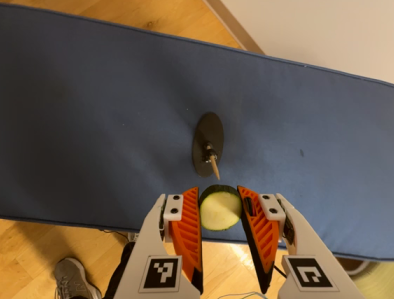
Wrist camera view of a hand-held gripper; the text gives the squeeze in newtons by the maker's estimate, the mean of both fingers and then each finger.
{"total": 7.8, "left": 7.8, "right": 7.9}